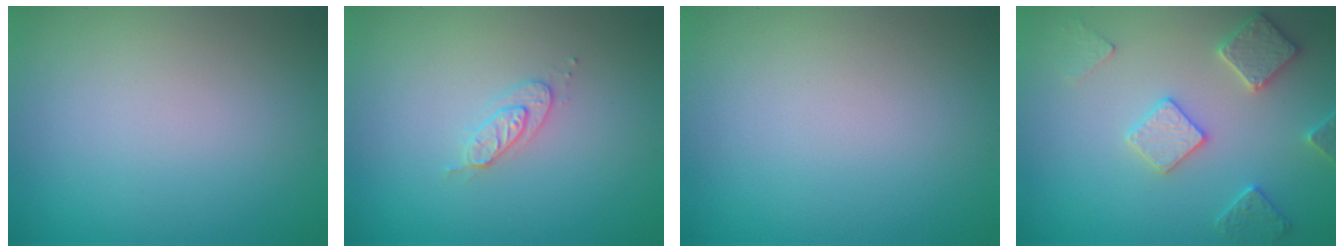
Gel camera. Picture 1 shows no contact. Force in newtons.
{"total": 1.7, "press": 1.6, "slide": 0.2}
{"total": 0.0}
{"total": 3.3, "press": 3.2, "slide": 0.8}